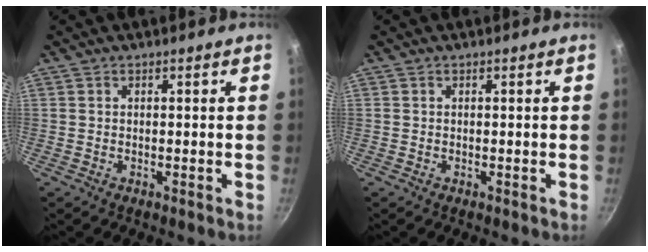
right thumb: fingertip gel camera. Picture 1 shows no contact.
{"total": 0.0}